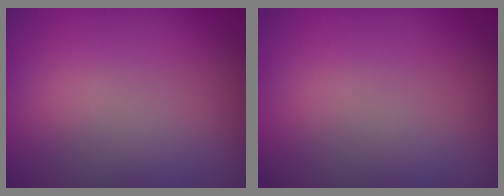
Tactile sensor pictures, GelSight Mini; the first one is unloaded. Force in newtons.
{"total": 0.0}